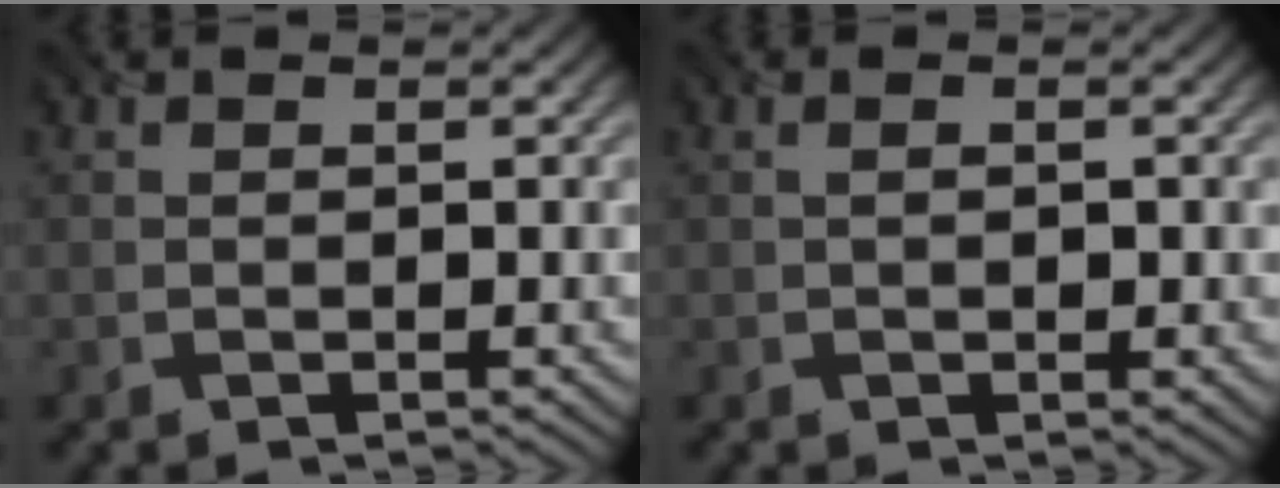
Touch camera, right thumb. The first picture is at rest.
{"total": 1.2, "force": [0.0, 0.6, 1.0], "torque": [-0.019, 0.001, 0.003]}